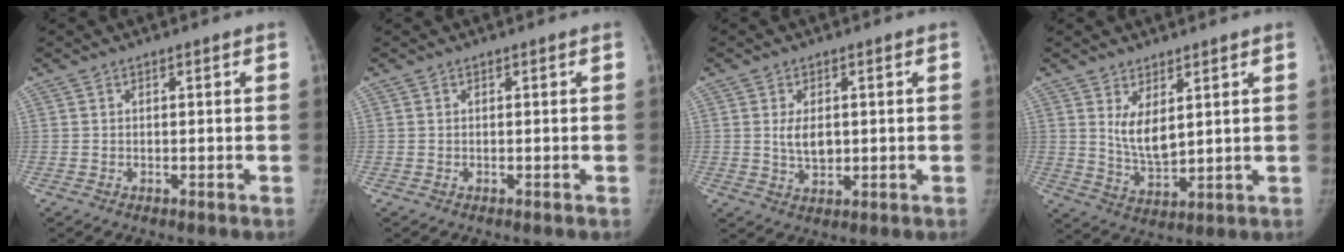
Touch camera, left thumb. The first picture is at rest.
{"total": 0.0}
{"total": 4.5, "force": [0.5, 2.8, 3.5], "torque": [-0.052, -0.008, 0.015]}
{"total": 6.5, "force": [2.5, 3.0, 5.2], "torque": [-0.081, -0.032, 0.061]}